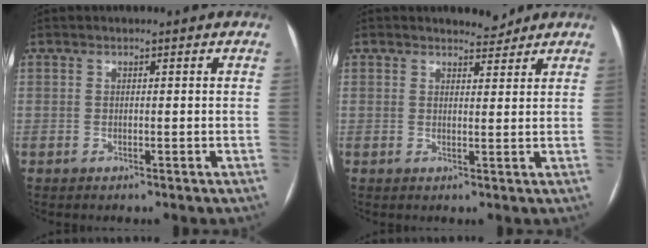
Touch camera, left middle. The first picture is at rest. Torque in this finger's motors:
{"motor_torque": [0.00, 0.00, 0.00, 0.00]}